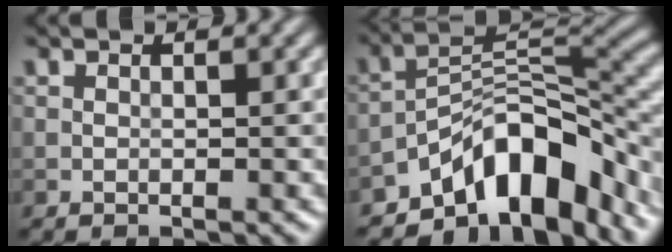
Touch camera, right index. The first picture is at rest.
{"total": 10.7, "force": [-7.1, 4.2, 6.8], "torque": [-0.084, 0.009, -0.132]}